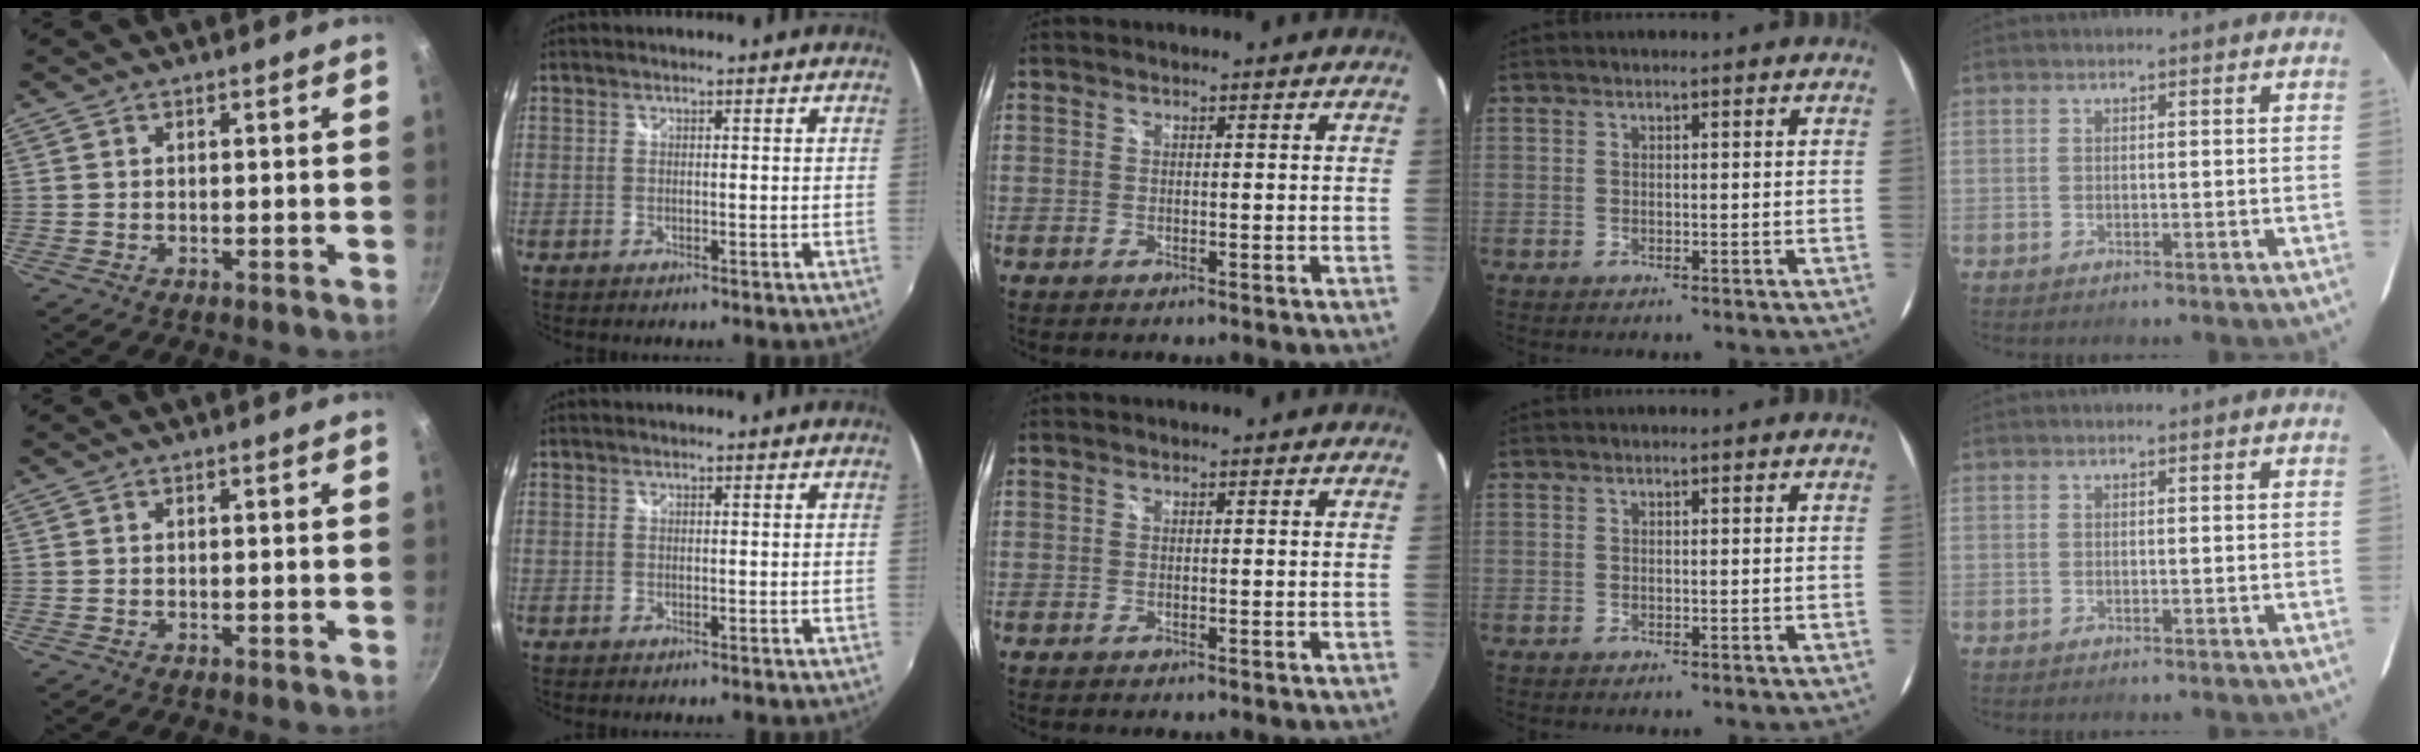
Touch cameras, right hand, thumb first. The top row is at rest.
{}